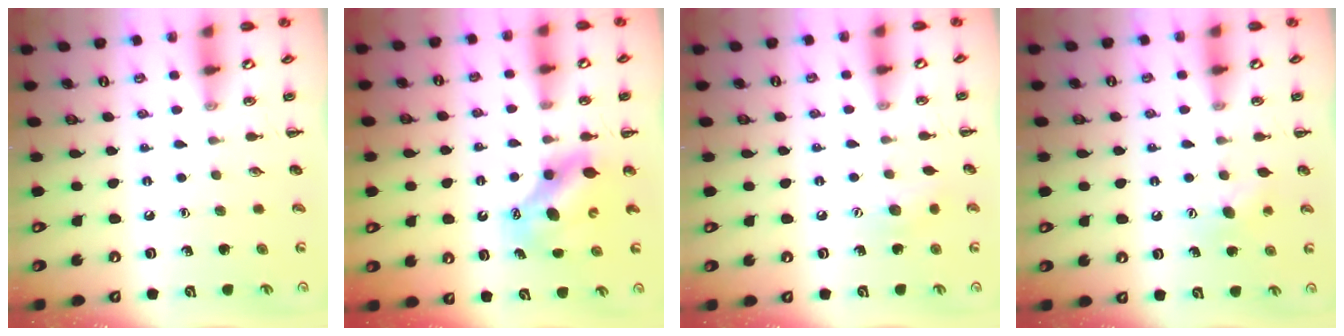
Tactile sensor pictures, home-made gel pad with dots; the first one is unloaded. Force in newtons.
{"total": 6.8, "press": 6.7, "slide": 1.5}
{"total": 7.1, "press": 7.0, "slide": 1.3}
{"total": 6.5, "press": 6.3, "slide": 1.5}